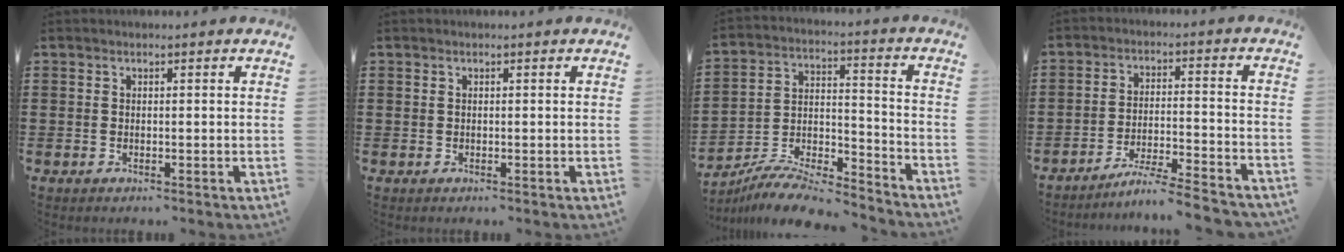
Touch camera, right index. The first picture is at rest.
{"total": 0.0}
{"total": 8.9, "force": [-8.3, 1.4, 2.9], "torque": [-0.048, 0.014, -0.162]}
{"total": 6.2, "force": [-5.6, -0.4, 2.5], "torque": [-0.048, -0.009, -0.109]}